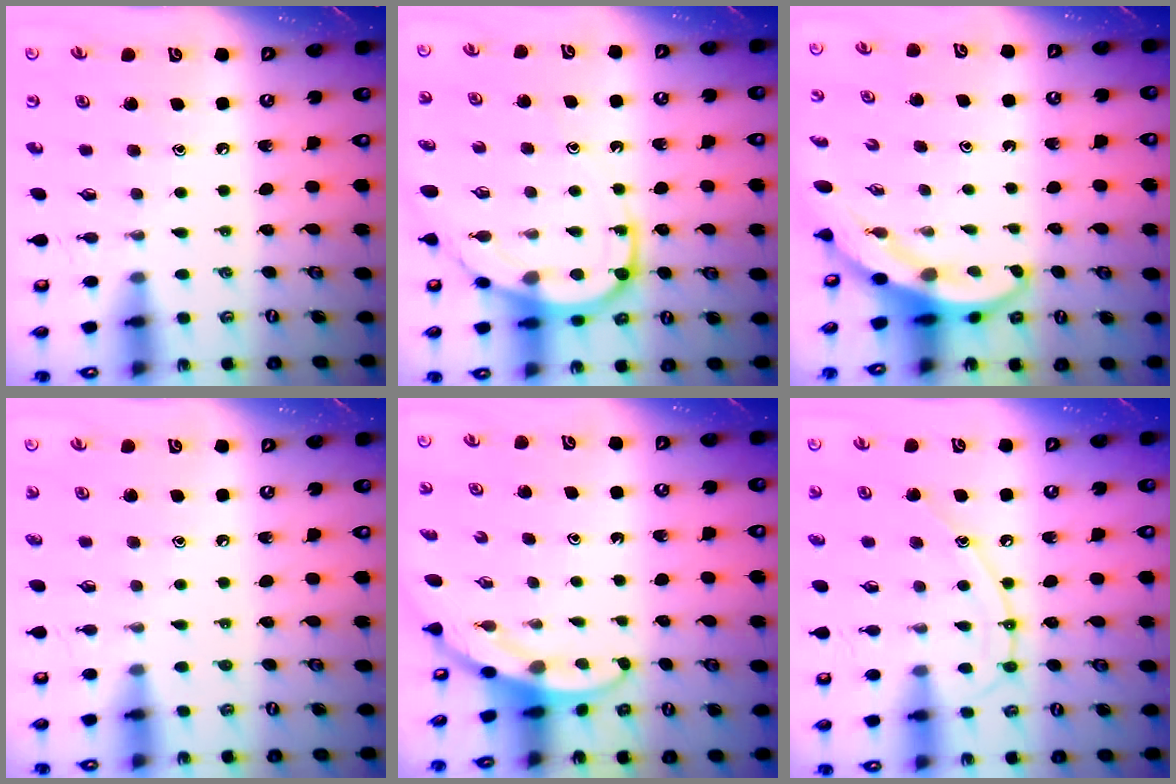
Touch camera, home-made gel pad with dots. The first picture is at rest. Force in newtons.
{"total": 12.0, "press": 12.0, "slide": 1.3}
{"total": 3.8, "press": 3.8, "slide": 0.2}
{"total": 4.3, "press": 4.2, "slide": 0.4}
{"total": 3.0, "press": 3.0, "slide": 0.1}
{"total": 11.0, "press": 11.0, "slide": 1.0}